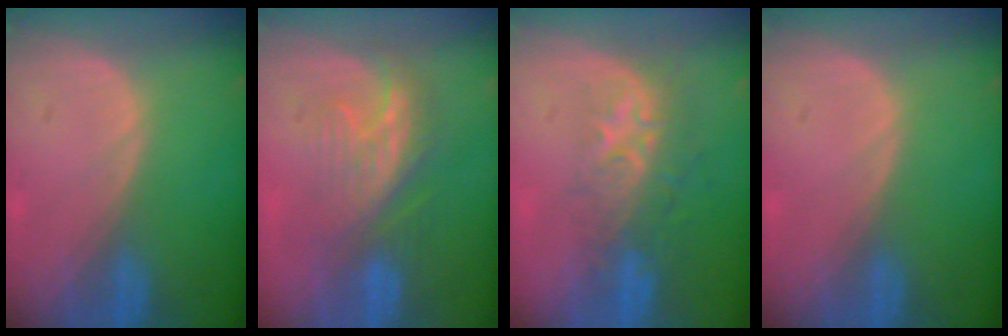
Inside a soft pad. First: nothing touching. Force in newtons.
{"total": 7.6, "press": 7.1, "slide": 2.7}
{"total": 8.8, "press": 7.2, "slide": 5.1}
{"total": 0.0}